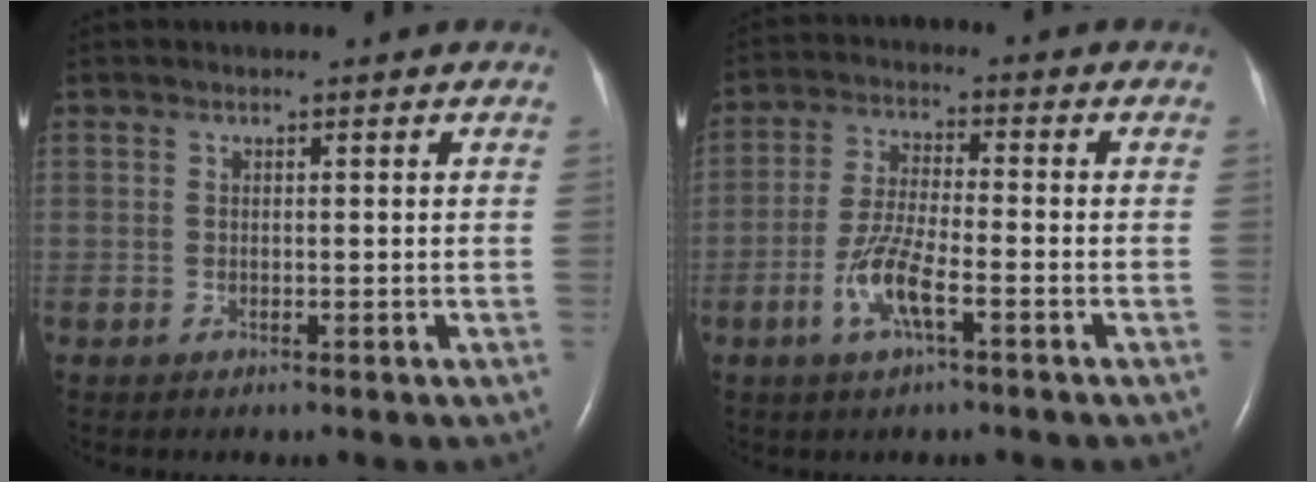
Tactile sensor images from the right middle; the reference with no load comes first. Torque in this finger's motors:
{"motor_torque": [0.87, -0.56, 0.21, 0.13]}